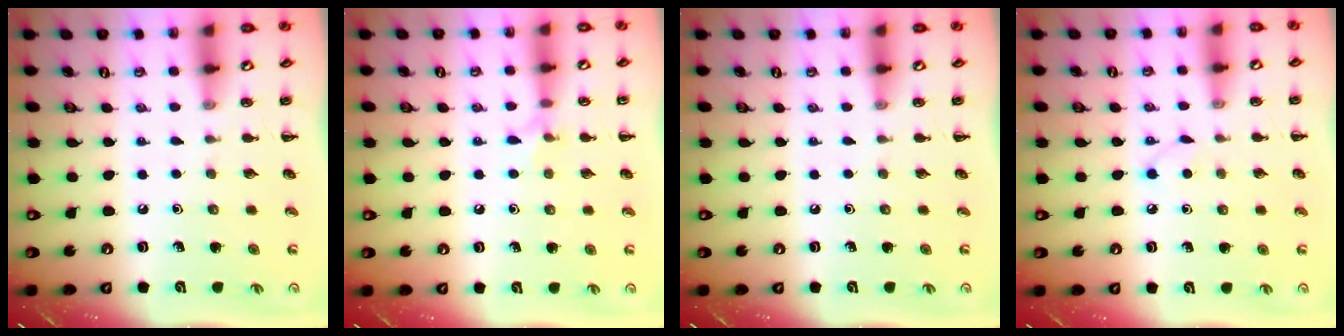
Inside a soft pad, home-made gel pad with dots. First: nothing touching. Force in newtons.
{"total": 4.9, "press": 4.7, "slide": 1.3}
{"total": 0.0}
{"total": 2.9, "press": 2.7, "slide": 0.9}